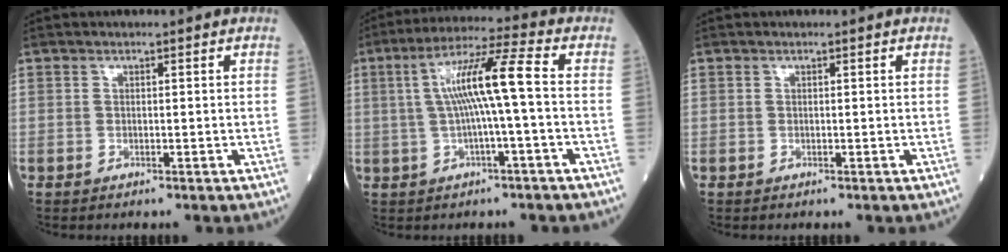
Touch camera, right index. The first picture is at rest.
{"total": 9.8, "force": [0.3, -0.4, 9.8], "torque": [-0.180, 0.022, 0.004]}
{"total": 0.0}